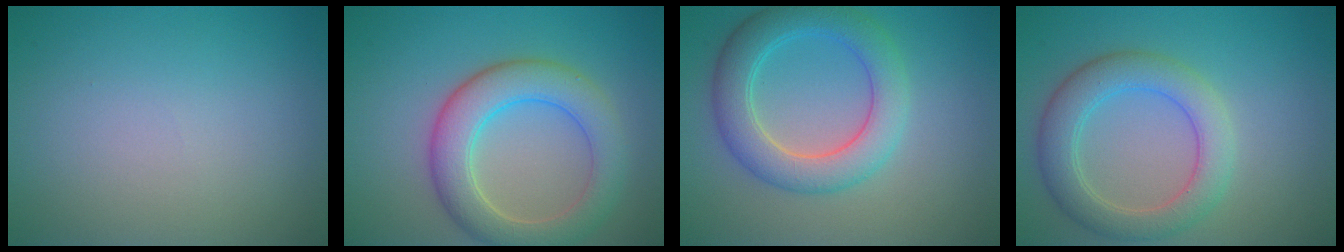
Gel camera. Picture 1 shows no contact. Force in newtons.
{"total": 6.0, "press": 6.0, "slide": 0.3}
{"total": 5.5, "press": 5.5, "slide": 0.4}
{"total": 4.9, "press": 4.9, "slide": 0.3}